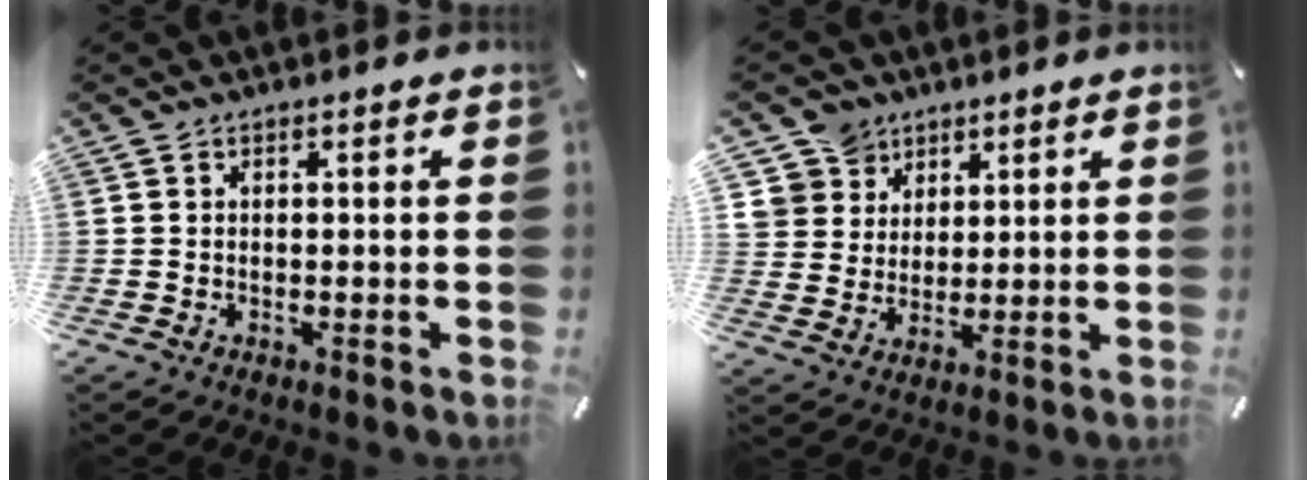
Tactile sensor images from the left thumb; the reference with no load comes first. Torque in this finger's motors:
{"motor_torque": [0.55, -0.15, 0.21, -0.43, 0.02]}